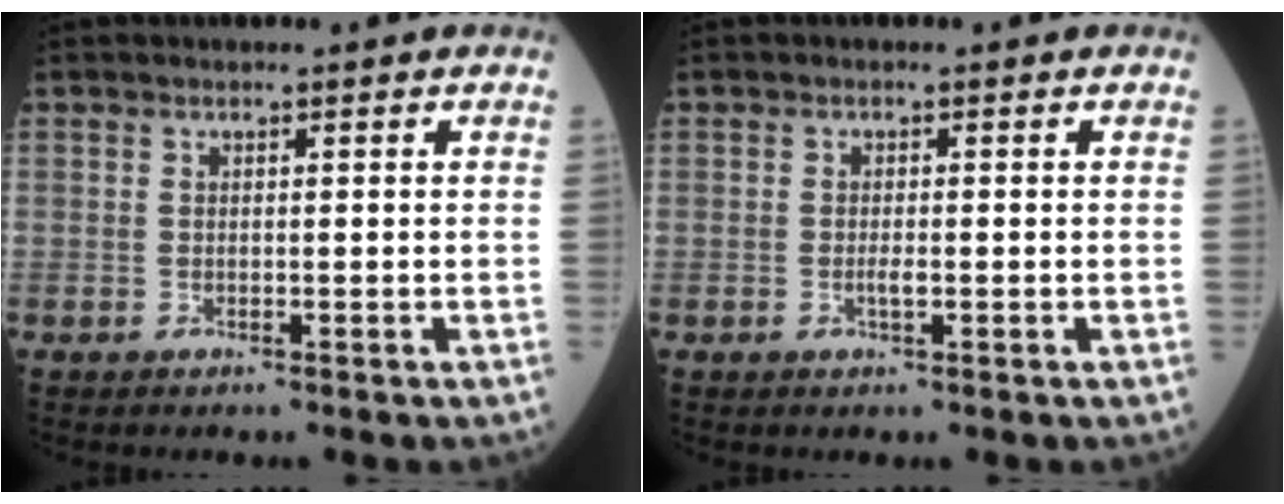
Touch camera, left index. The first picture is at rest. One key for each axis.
{"total": 1.2, "fx": -0.4, "fy": 0.3, "fz": 1.1, "tx": -0.025, "ty": 0.000, "tz": -0.007}